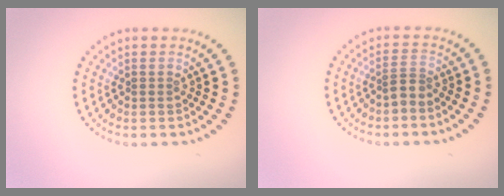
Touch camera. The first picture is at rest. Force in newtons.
{"total": 1.3, "press": 0.8, "slide": 1.0}